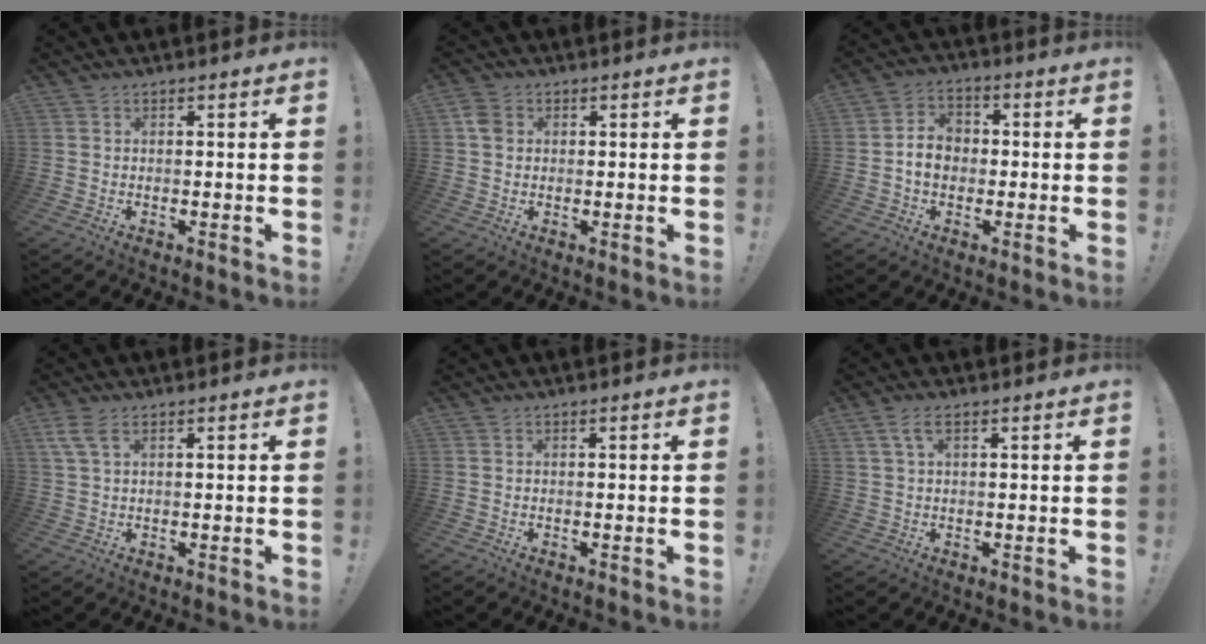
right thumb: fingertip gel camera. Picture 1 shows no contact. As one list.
[{"total": 3.8, "force": [0.7, 3.1, 2.0], "torque": [-0.027, 0.003, 0.014]}, {"total": 8.0, "force": [-0.9, 6.5, 4.6], "torque": [-0.071, 0.019, -0.014]}, {"total": 4.5, "force": [2.2, 1.8, 3.5], "torque": [-0.078, 0.004, 0.045]}, {"total": 0.0}, {"total": 4.1, "force": [1.6, 1.6, 3.4], "torque": [-0.067, 0.005, 0.030]}]